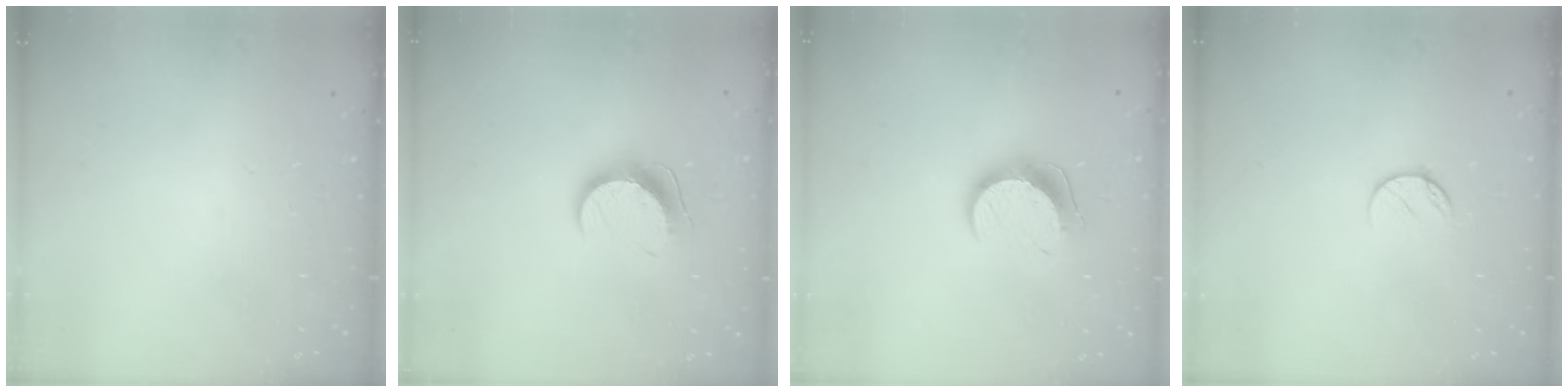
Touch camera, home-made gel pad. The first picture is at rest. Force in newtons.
{"total": 9.7, "press": 9.6, "slide": 0.6}
{"total": 9.9, "press": 9.8, "slide": 0.5}
{"total": 7.8, "press": 7.7, "slide": 0.8}